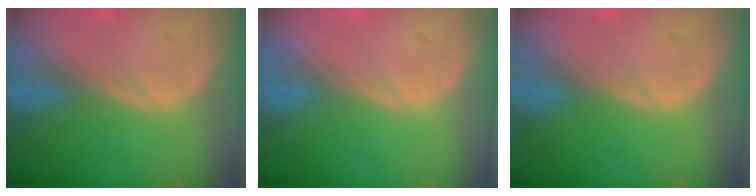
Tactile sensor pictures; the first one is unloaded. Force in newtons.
{"total": 0.0}
{"total": 0.0}